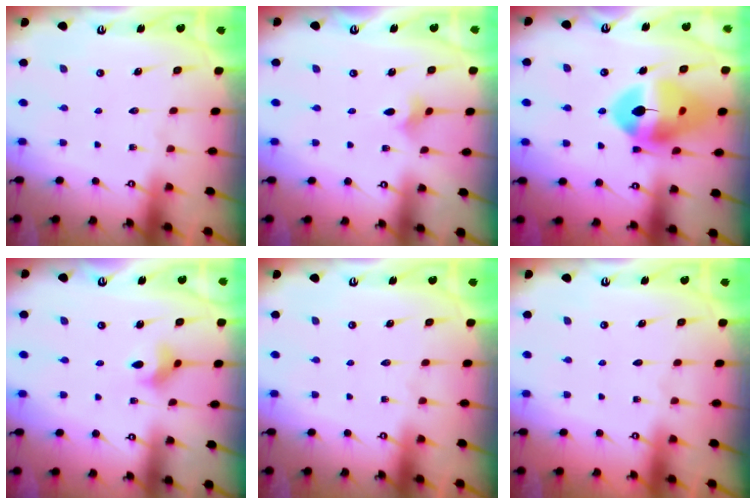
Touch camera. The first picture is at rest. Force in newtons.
{"total": 1.7, "press": 1.7, "slide": 0.4}
{"total": 17.0, "press": 16.9, "slide": 1.8}
{"total": 3.9, "press": 3.9, "slide": 0.6}
{"total": 0.0}
{"total": 0.0}